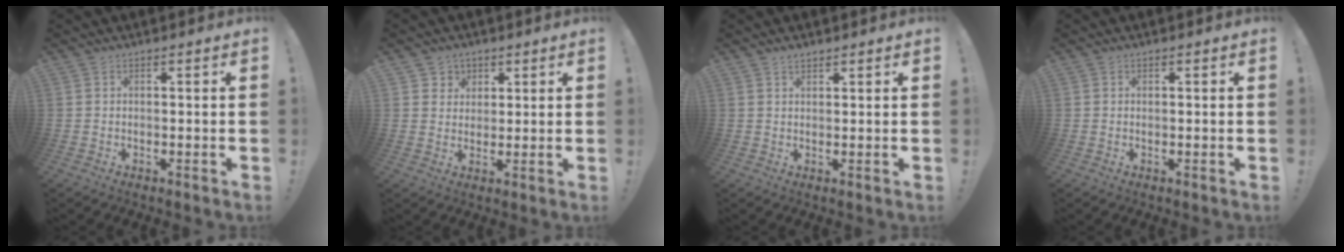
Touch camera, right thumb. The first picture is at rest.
{"total": 4.6, "force": [2.0, 4.1, 0.4], "torque": [-0.006, -0.016, 0.038]}
{"total": 1.8, "force": [1.6, 0.7, 0.6], "torque": [0.001, -0.011, 0.027]}
{"total": 0.0}